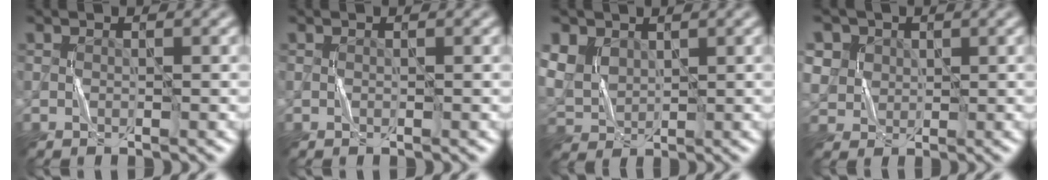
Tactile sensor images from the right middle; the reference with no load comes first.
{"total": 0.0}
{"total": 4.1, "force": [1.8, 3.1, 2.0], "torque": [-0.056, -0.002, 0.039]}
{"total": 4.8, "force": [2.2, 4.0, 1.5], "torque": [-0.052, 0.006, 0.042]}